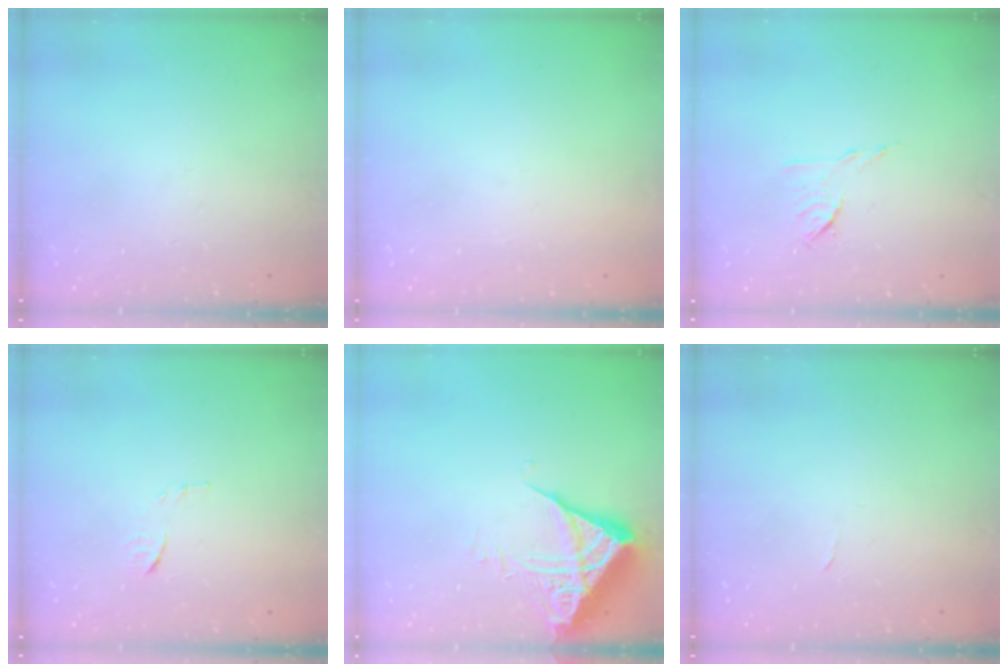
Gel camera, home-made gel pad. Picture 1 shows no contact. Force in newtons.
{"total": 1.6, "press": 1.6, "slide": 0.1}
{"total": 6.4, "press": 6.3, "slide": 1.2}
{"total": 6.9, "press": 6.9, "slide": 0.7}
{"total": 5.7, "press": 5.7, "slide": 0.5}
{"total": 2.3, "press": 2.3, "slide": 0.4}